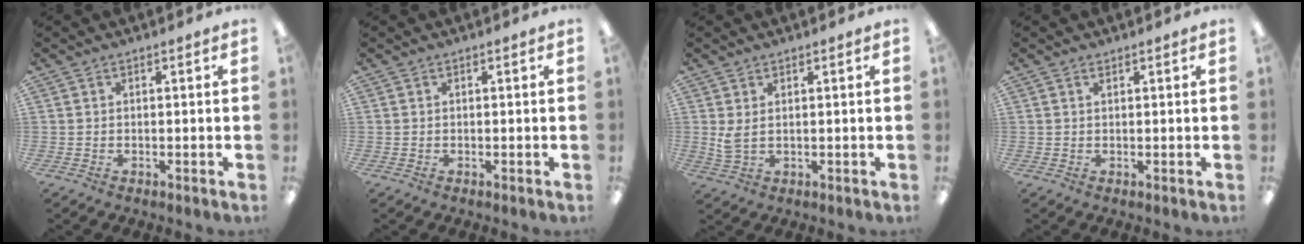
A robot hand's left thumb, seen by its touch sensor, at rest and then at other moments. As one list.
[{"total": 0.0}, {"total": 3.8, "force": [1.1, 2.0, 3.0], "torque": [-0.066, -0.006, 0.017]}, {"total": 0.6, "force": [0.5, 0.3, 0.4], "torque": [-0.008, 0.002, 0.008]}]